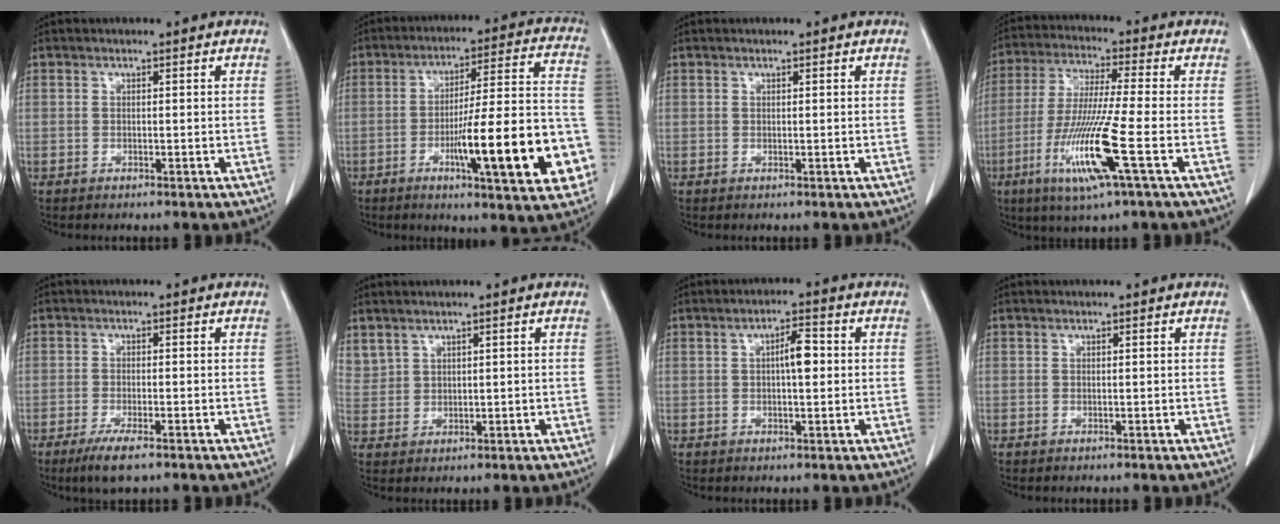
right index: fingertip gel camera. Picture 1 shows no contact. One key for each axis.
{"total": 20.0, "fx": -6.6, "fy": 2.6, "fz": 18.7, "tx": -0.223, "ty": 0.017, "tz": -0.088}
{"total": 0.0}
{"total": 13.1, "fx": -4.8, "fy": -0.7, "fz": 12.2, "tx": -0.251, "ty": -0.028, "tz": -0.096}
{"total": 4.8, "fx": -3.1, "fy": 0.6, "fz": 3.5, "tx": -0.071, "ty": -0.013, "tz": -0.054}
{"total": 3.3, "fx": 2.6, "fy": 2.0, "fz": 0.7, "tx": -0.015, "ty": 0.007, "tz": 0.063}
{"total": 4.0, "fx": 0.4, "fy": 1.0, "fz": 3.8, "tx": -0.064, "ty": 0.006, "tz": 0.003}
{"total": 0.0}